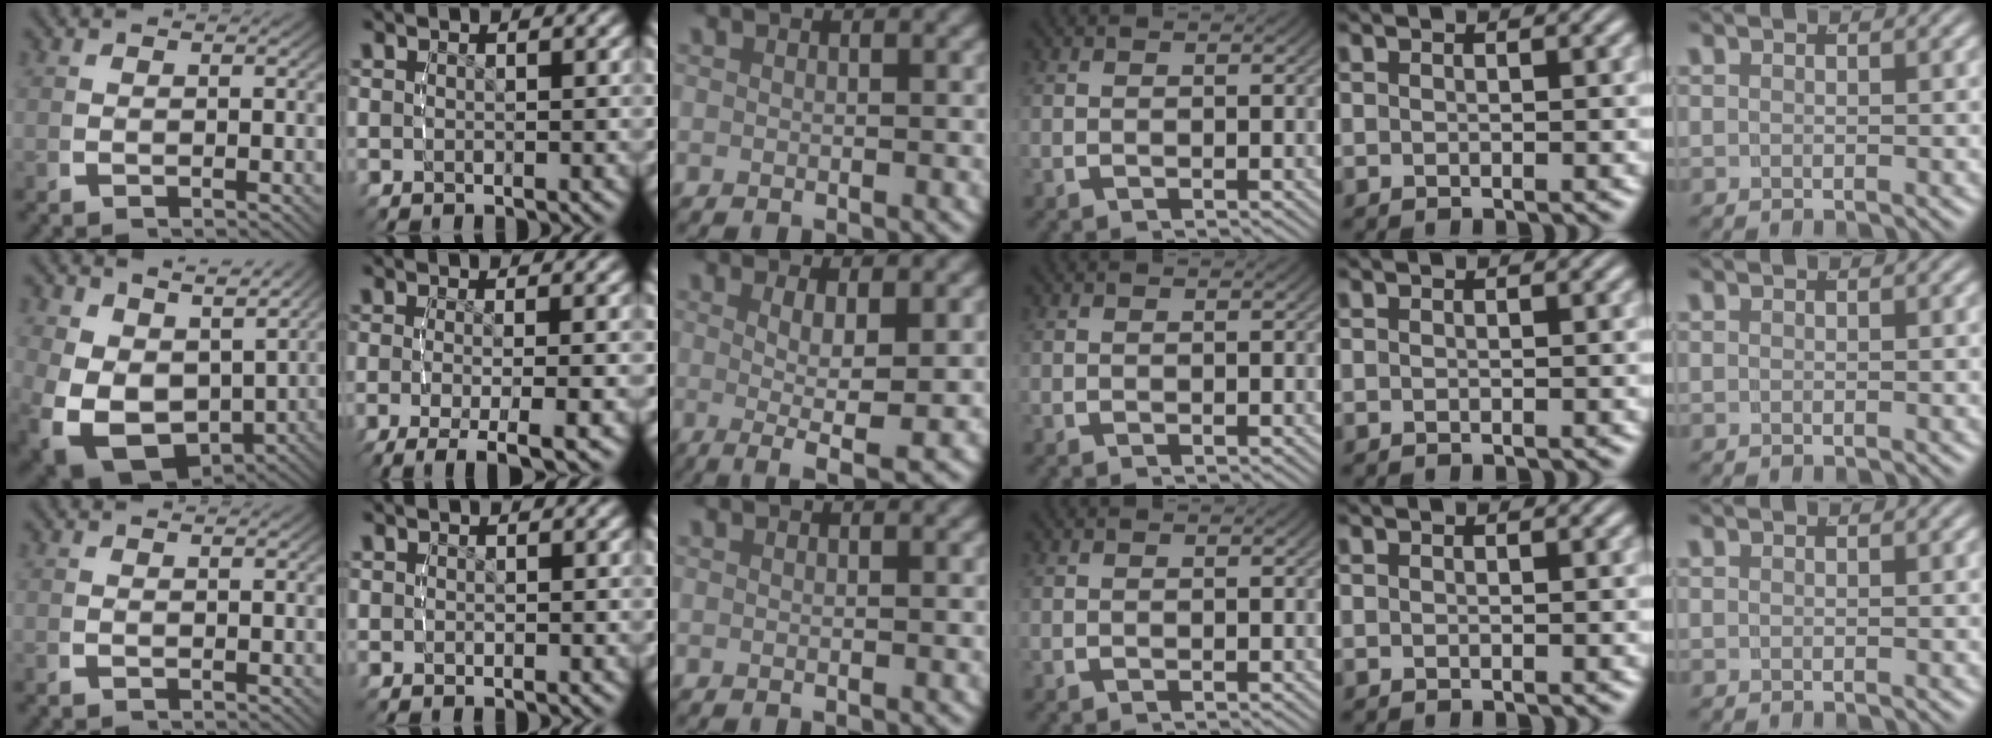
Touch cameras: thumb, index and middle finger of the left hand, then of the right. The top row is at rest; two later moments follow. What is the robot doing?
{"motion": "lift_and_place", "object": "cloth"}